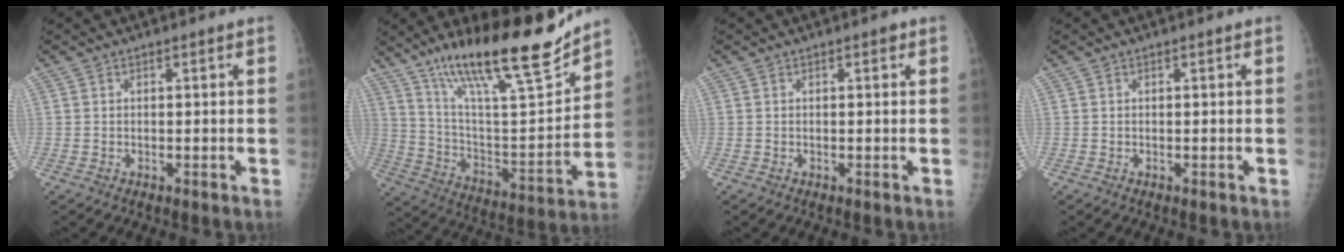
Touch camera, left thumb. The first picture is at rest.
{"total": 24.4, "force": [17.8, 4.8, 16.0], "torque": [-0.241, -0.078, 0.305]}
{"total": 0.6, "force": [0.3, 0.3, 0.4], "torque": [-0.002, 0.001, 0.001]}
{"total": 0.0}